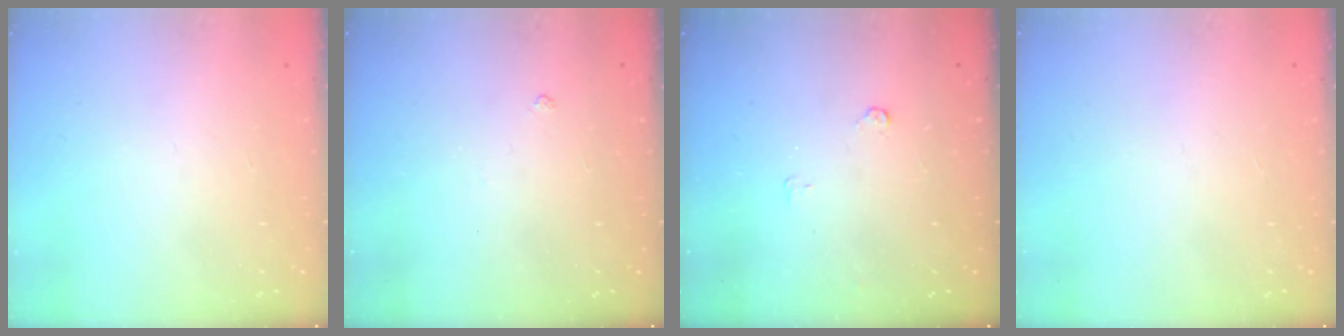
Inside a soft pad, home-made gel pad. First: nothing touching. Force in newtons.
{"total": 2.9, "press": 2.8, "slide": 0.6}
{"total": 3.3, "press": 3.3, "slide": 0.4}
{"total": 0.0}